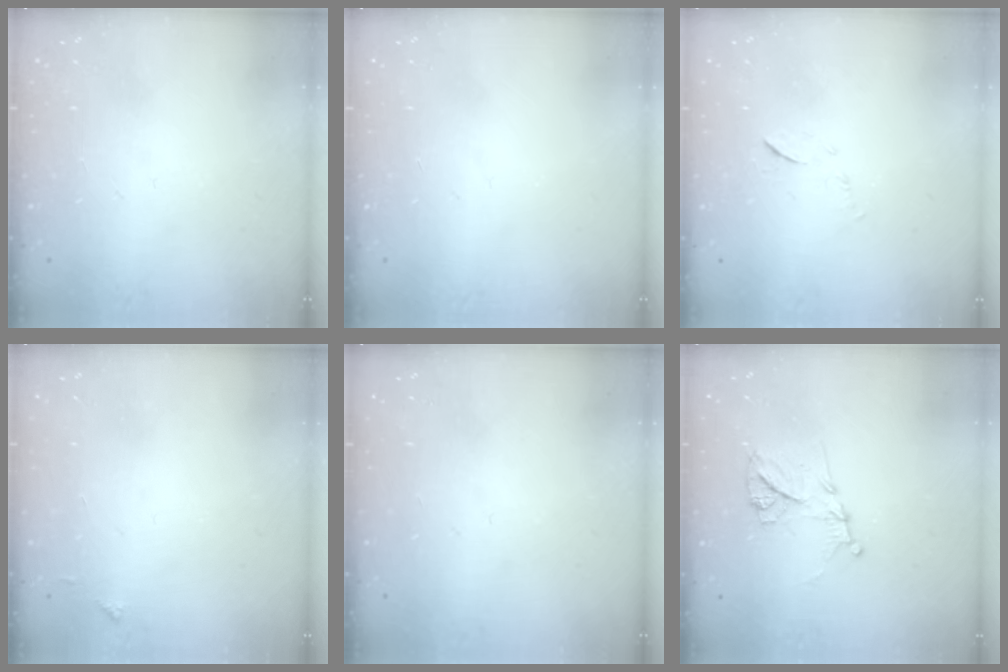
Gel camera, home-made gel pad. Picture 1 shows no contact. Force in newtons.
{"total": 0.0}
{"total": 5.3, "press": 5.2, "slide": 0.4}
{"total": 3.6, "press": 3.6, "slide": 0.5}
{"total": 0.0}
{"total": 11.4, "press": 11.4, "slide": 0.3}